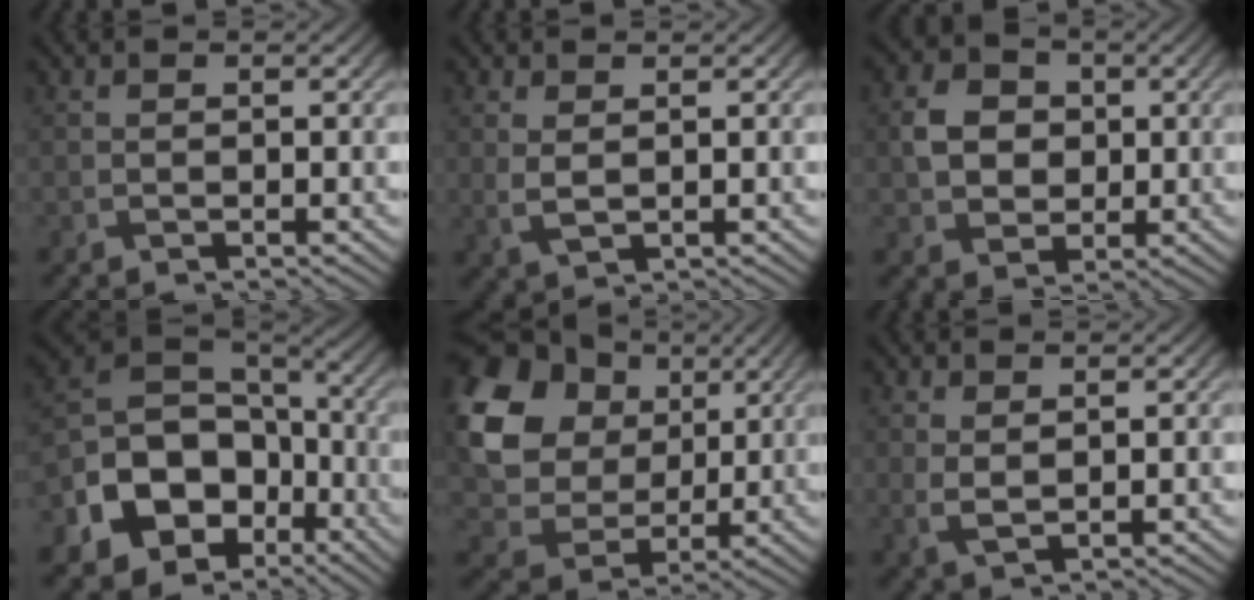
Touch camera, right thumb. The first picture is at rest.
{"total": 2.2, "force": [0.9, 1.0, 1.7], "torque": [-0.046, -0.005, 0.020]}
{"total": 5.5, "force": [0.6, 4.8, 2.7], "torque": [-0.062, 0.005, -0.001]}
{"total": 16.0, "force": [-6.6, 12.1, 8.2], "torque": [-0.184, -0.035, -0.121]}
{"total": 15.8, "force": [4.7, 12.2, 8.9], "torque": [-0.223, 0.019, 0.093]}
{"total": 2.0, "force": [1.2, 0.7, 1.5], "torque": [-0.038, -0.004, 0.026]}